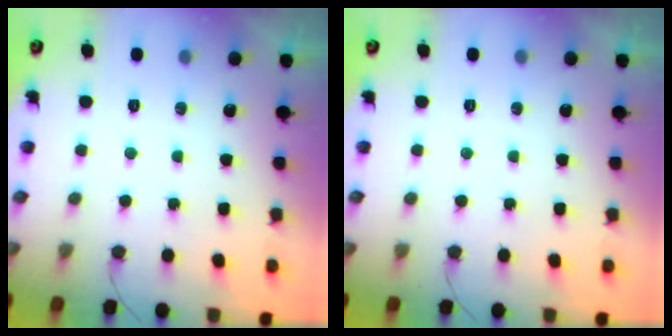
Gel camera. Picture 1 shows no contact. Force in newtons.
{"total": 0.0}